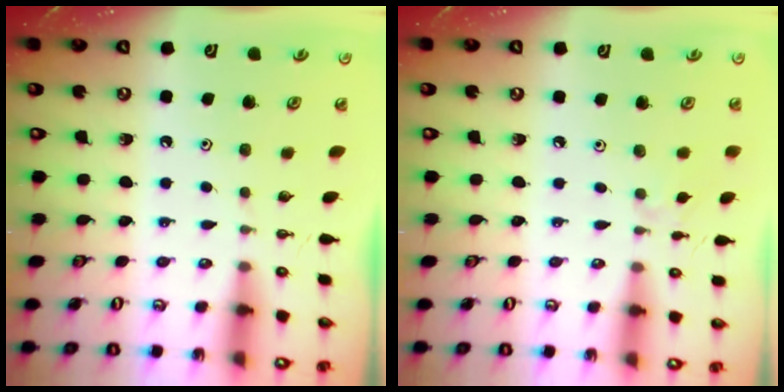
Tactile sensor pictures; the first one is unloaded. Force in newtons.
{"total": 1.9, "press": 1.9, "slide": 0.4}